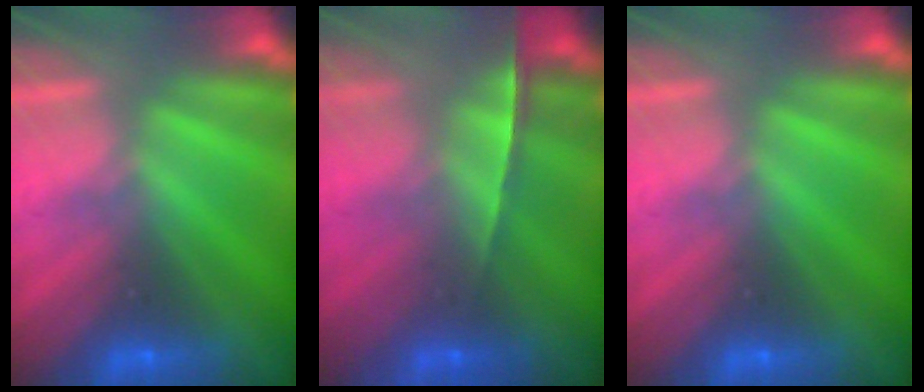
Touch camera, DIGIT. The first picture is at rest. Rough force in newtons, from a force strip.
{"total": 1.6}
{"total": 0.0}